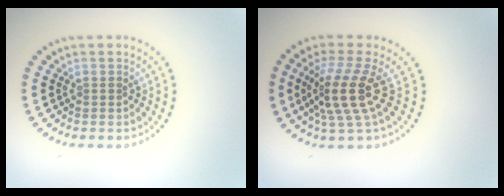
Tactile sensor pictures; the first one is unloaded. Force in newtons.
{"total": 4.5, "press": 3.4, "slide": 2.9}